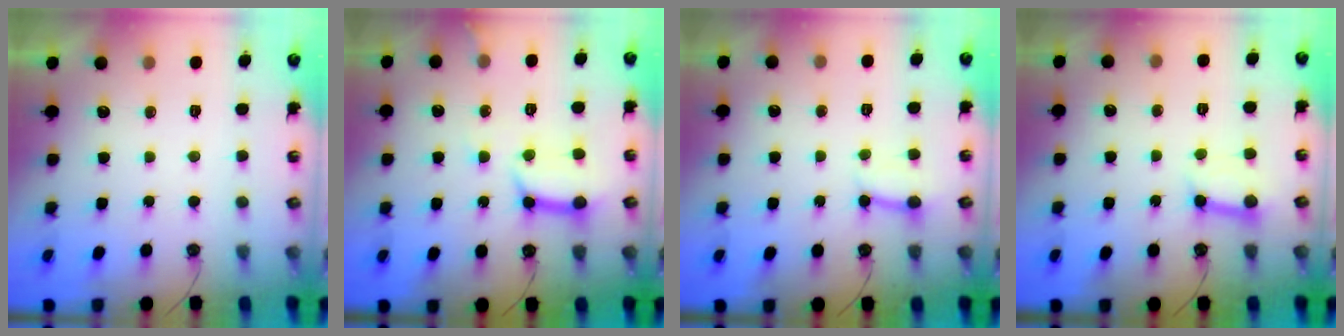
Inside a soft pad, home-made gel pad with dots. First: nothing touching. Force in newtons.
{"total": 11.3, "press": 11.3, "slide": 1.3}
{"total": 3.4, "press": 3.4, "slide": 0.1}
{"total": 7.6, "press": 7.6, "slide": 0.9}